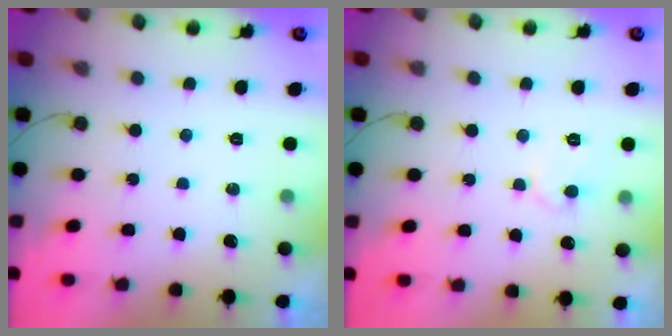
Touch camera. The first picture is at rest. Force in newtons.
{"total": 6.1, "press": 6.1, "slide": 0.4}